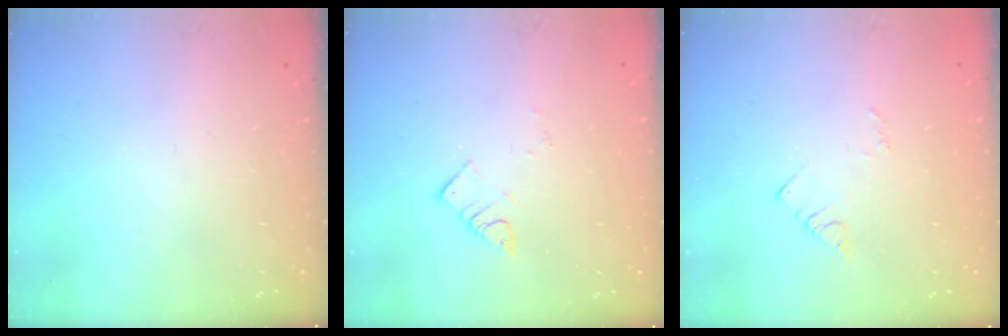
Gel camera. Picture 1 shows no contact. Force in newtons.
{"total": 4.3, "press": 4.2, "slide": 0.4}
{"total": 3.4, "press": 3.4, "slide": 0.3}